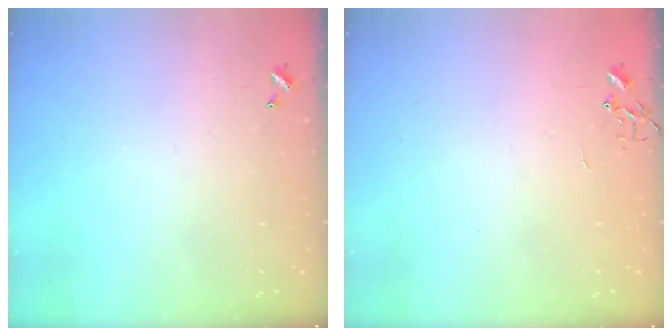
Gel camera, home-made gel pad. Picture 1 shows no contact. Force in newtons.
{"total": 0.0}